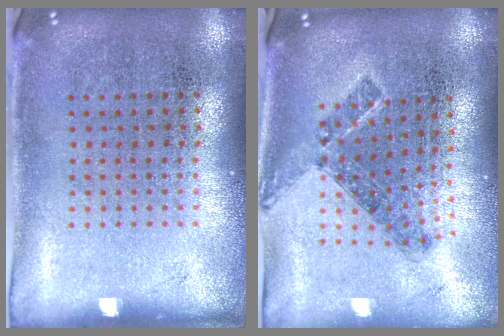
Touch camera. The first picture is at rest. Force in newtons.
{"total": 0.8, "press": 0.7, "slide": 0.4}